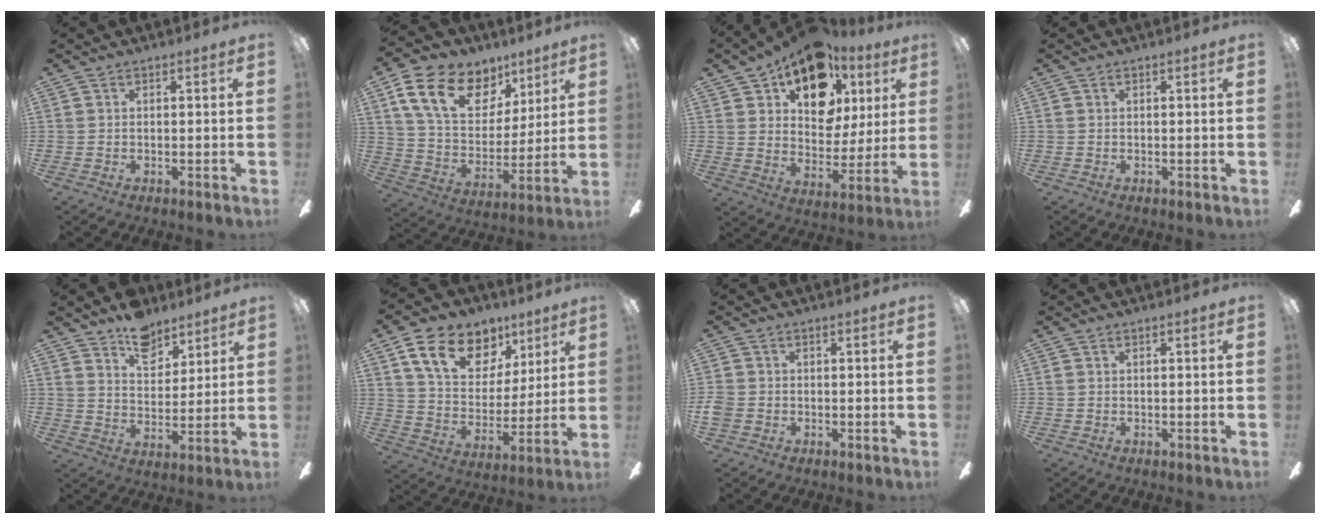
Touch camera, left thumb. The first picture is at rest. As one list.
[{"total": 20.2, "force": [10.9, 12.8, 11.2], "torque": [-0.195, -0.039, 0.201]}, {"total": 18.3, "force": [11.2, 11.4, 8.9], "torque": [-0.147, -0.054, 0.201]}, {"total": 0.0}, {"total": 10.2, "force": [7.9, 5.6, 3.3], "torque": [-0.039, -0.047, 0.144]}, {"total": 17.9, "force": [10.2, 11.5, 9.2], "torque": [-0.159, -0.035, 0.188]}, {"total": 2.5, "force": [-0.6, 2.1, 1.2], "torque": [-0.017, 0.008, -0.010]}, {"total": 0.0}]